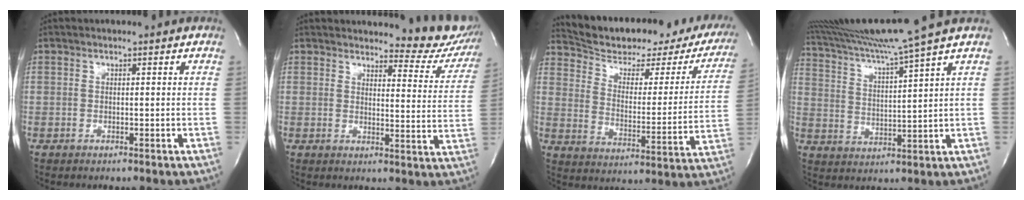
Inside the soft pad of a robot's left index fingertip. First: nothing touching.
{"total": 11.0, "force": [10.5, 2.6, 2.1], "torque": [-0.002, -0.050, 0.097]}
{"total": 25.9, "force": [22.5, 7.5, 10.4], "torque": [-0.152, -0.024, 0.287]}
{"total": 12.9, "force": [10.9, -3.5, 5.9], "torque": [-0.109, -0.020, 0.186]}